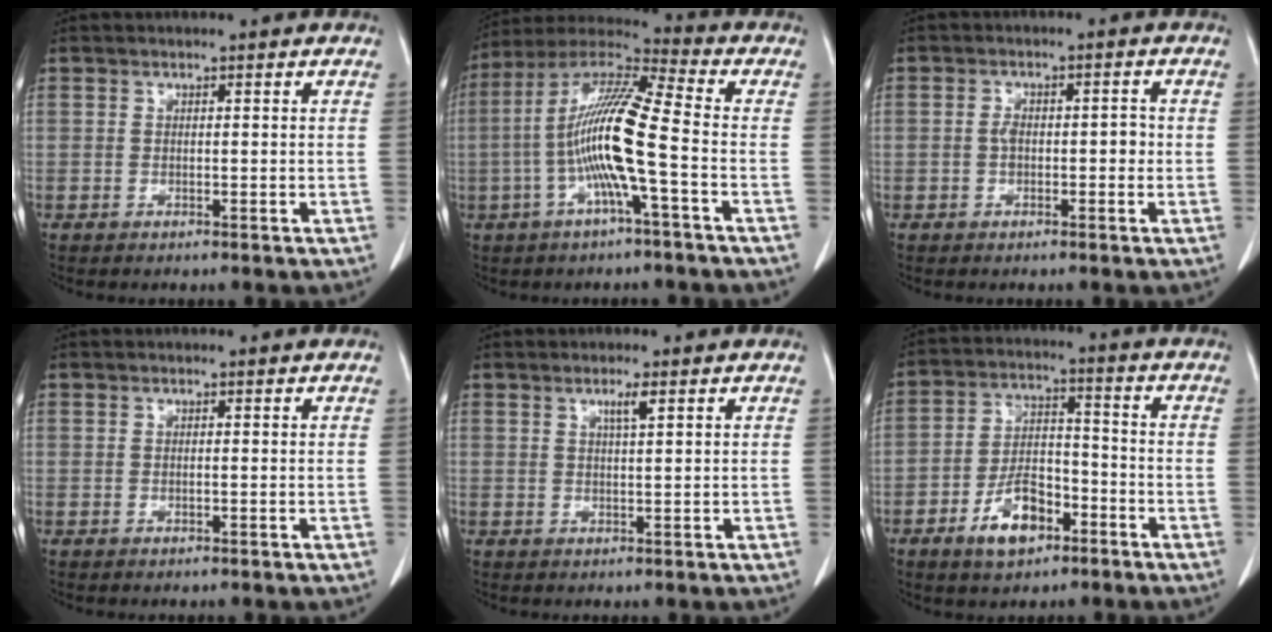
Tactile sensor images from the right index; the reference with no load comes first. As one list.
[{"total": 13.4, "force": [-2.5, 0.2, 13.1], "torque": [-0.263, 0.015, -0.057]}, {"total": 3.1, "force": [-0.4, 1.7, 2.6], "torque": [-0.040, 0.016, -0.005]}, {"total": 0.0}, {"total": 2.1, "force": [1.1, -0.1, 1.8], "torque": [-0.034, -0.002, 0.019]}, {"total": 9.0, "force": [-4.8, 4.7, 6.0], "torque": [-0.115, 0.014, -0.079]}]